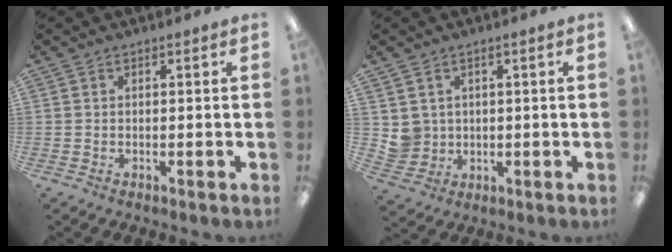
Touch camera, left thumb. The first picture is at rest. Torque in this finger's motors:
{"motor_torque": [-0.15, 0.16, -0.04, -0.12, 0.00]}